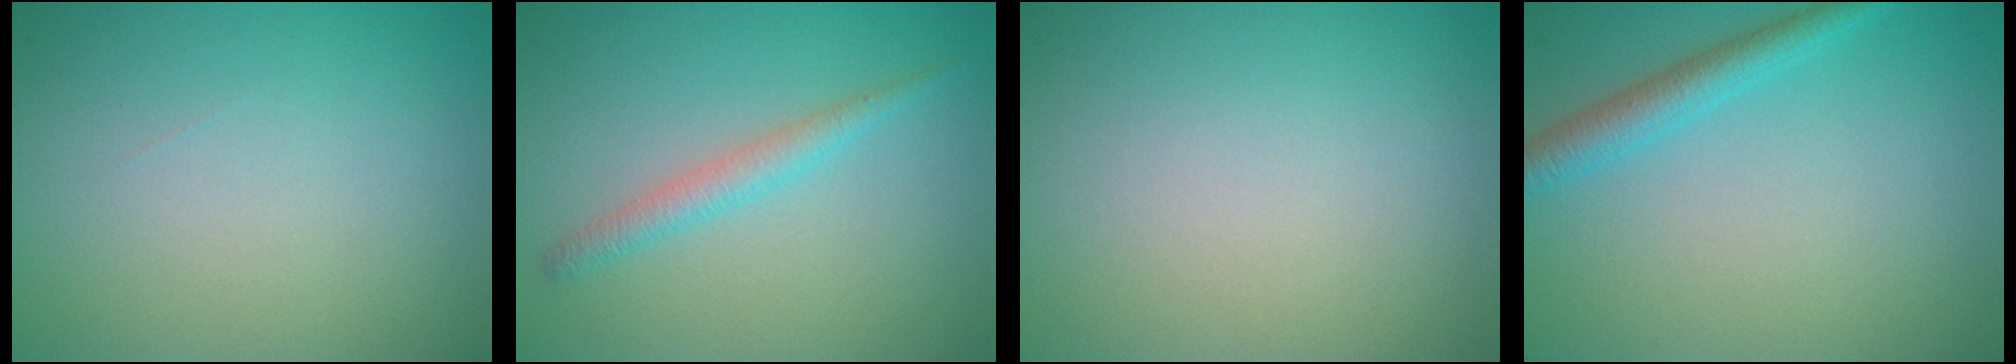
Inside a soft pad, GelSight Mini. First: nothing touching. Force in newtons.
{"total": 1.8, "press": 1.8, "slide": 0.1}
{"total": 0.0}
{"total": 2.8, "press": 2.7, "slide": 0.2}